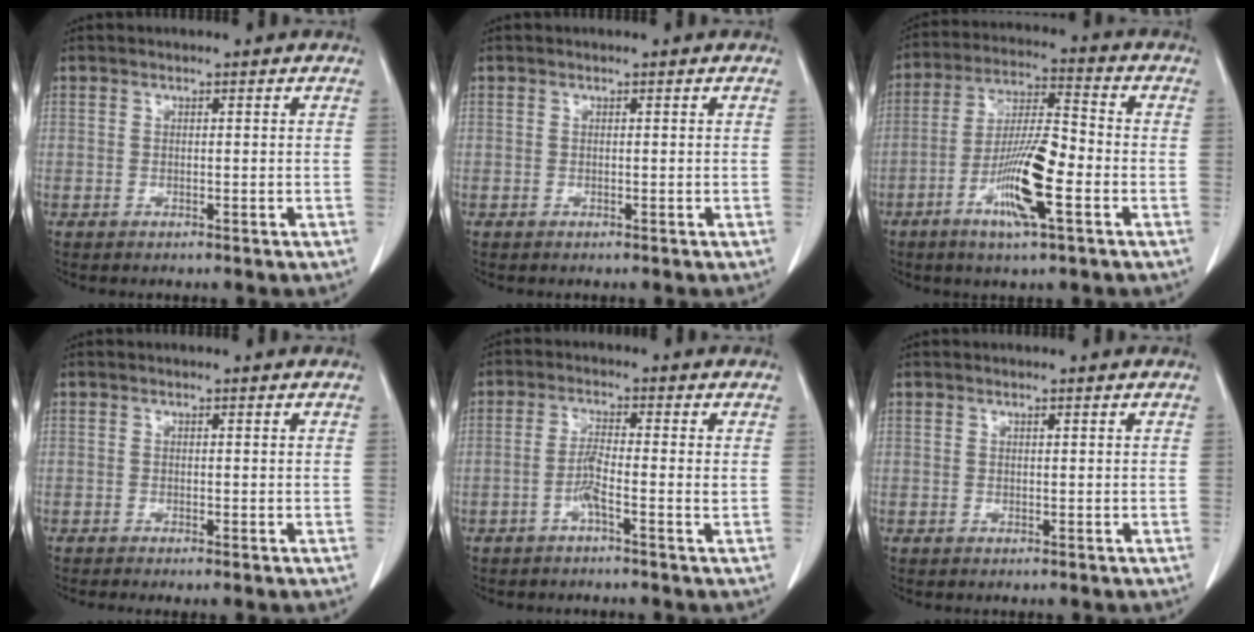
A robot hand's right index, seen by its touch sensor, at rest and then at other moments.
{"total": 0.0}
{"total": 11.9, "force": [-4.4, 1.4, 10.9], "torque": [-0.207, -0.007, -0.082]}
{"total": 0.9, "force": [-0.4, 0.0, 0.8], "torque": [-0.014, -0.002, -0.008]}
{"total": 3.3, "force": [-1.3, -0.2, 3.1], "torque": [-0.059, 0.005, -0.028]}
{"total": 0.0}